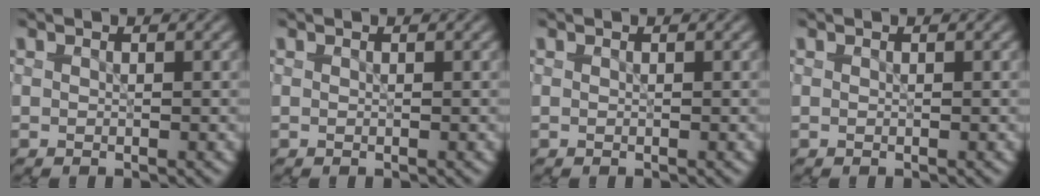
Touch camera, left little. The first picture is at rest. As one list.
[{"total": 0.0}, {"total": 0.0}, {"total": 0.0}]